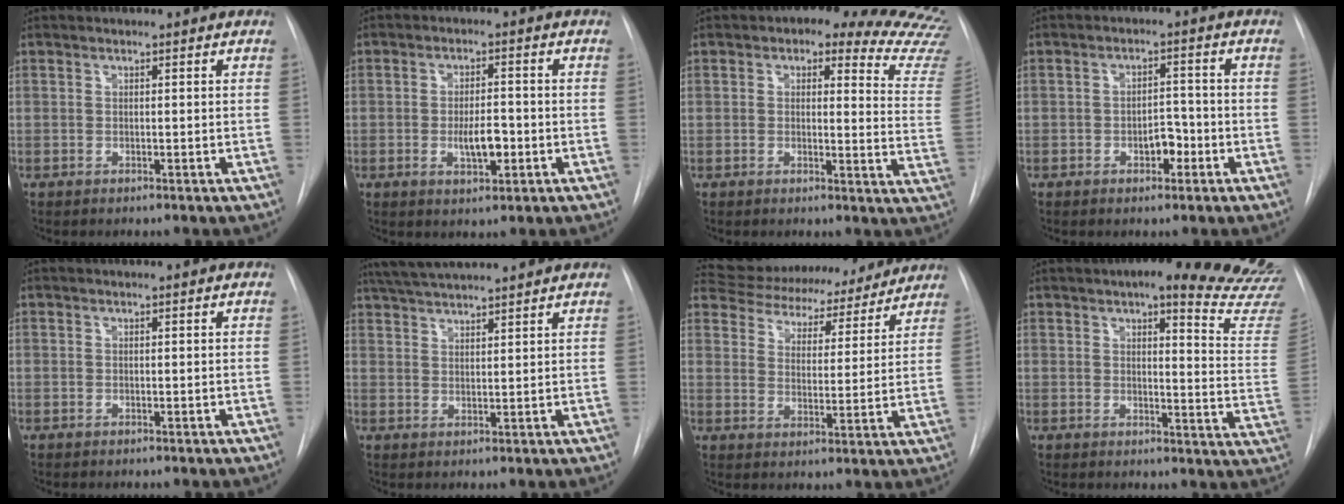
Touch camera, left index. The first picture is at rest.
{"total": 4.9, "force": [-1.3, 1.8, 4.3], "torque": [-0.069, -0.001, -0.017]}
{"total": 17.0, "force": [14.0, 4.9, 8.5], "torque": [-0.073, -0.051, 0.125]}
{"total": 3.5, "force": [-1.6, 2.0, 2.5], "torque": [-0.028, 0.007, -0.023]}
{"total": 0.0}
{"total": 9.1, "force": [8.4, 0.0, 3.5], "torque": [-0.069, 0.036, 0.135]}
{"total": 18.2, "force": [16.9, 5.7, 3.8], "torque": [-0.057, 0.011, 0.229]}
{"total": 20.9, "force": [18.5, 1.9, 9.5], "torque": [-0.100, -0.090, 0.195]}